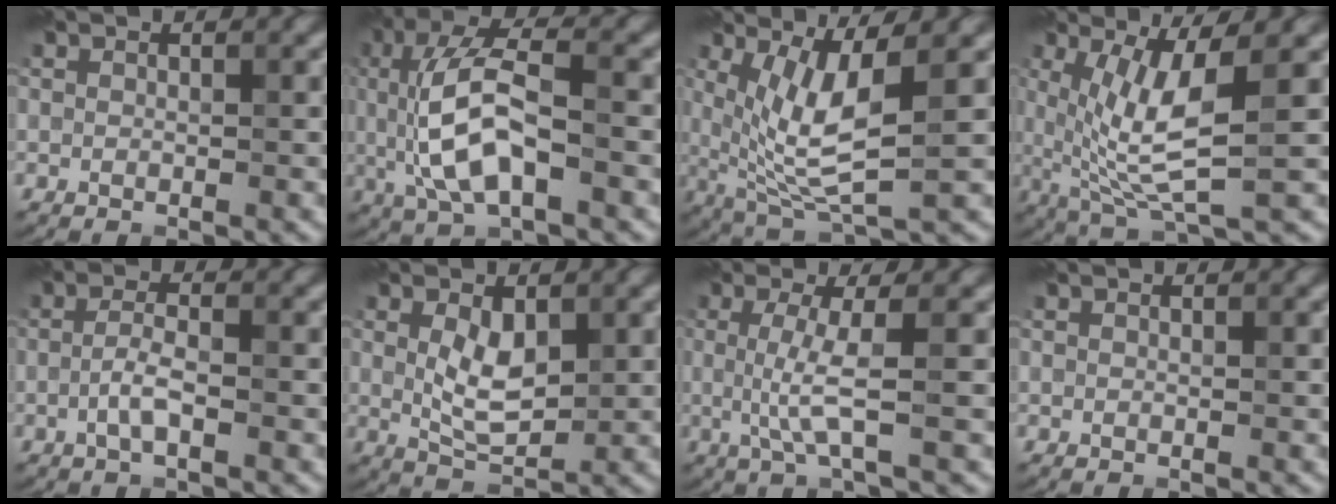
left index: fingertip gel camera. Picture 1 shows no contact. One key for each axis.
{"total": 8.1, "fx": -0.3, "fy": 3.3, "fz": 7.4, "tx": -0.150, "ty": 0.002, "tz": -0.008}
{"total": 6.4, "fx": 0.9, "fy": 1.8, "fz": 6.1, "tx": -0.127, "ty": -0.018, "tz": 0.027}
{"total": 6.6, "fx": 0.6, "fy": 1.6, "fz": 6.4, "tx": -0.131, "ty": -0.013, "tz": 0.018}
{"total": 2.2, "fx": -0.9, "fy": 0.5, "fz": 1.9, "tx": -0.041, "ty": 0.006, "tz": -0.023}
{"total": 3.6, "fx": 0.7, "fy": 1.9, "fz": 3.0, "tx": -0.063, "ty": -0.001, "tz": 0.016}
{"total": 3.3, "fx": -0.1, "fy": 0.4, "fz": 3.3, "tx": -0.070, "ty": -0.004, "tz": -0.003}
{"total": 0.0}